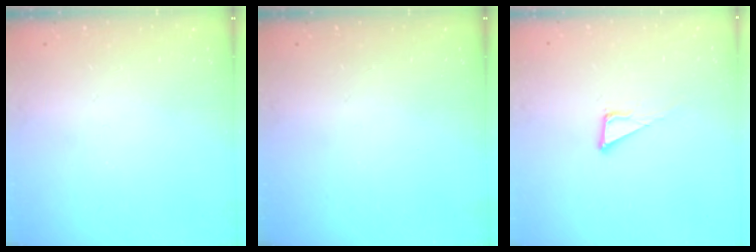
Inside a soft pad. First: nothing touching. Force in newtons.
{"total": 0.0}
{"total": 4.3, "press": 4.3, "slide": 0.2}